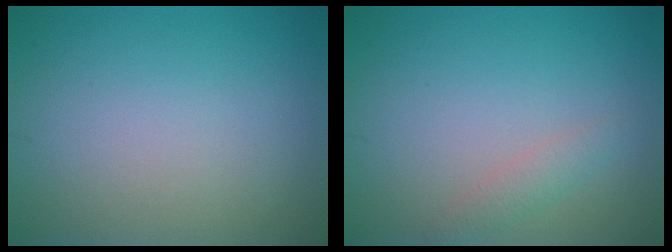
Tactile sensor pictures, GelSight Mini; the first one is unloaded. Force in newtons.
{"total": 1.4, "press": 1.4, "slide": 0.0}